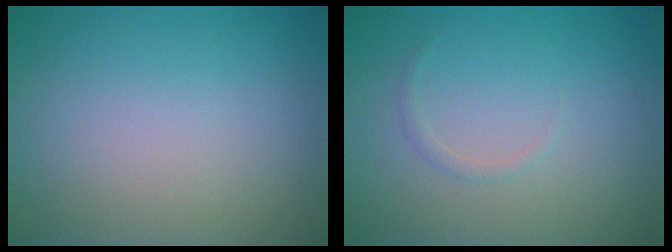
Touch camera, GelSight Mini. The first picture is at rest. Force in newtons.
{"total": 0.6, "press": 0.6, "slide": 0.0}